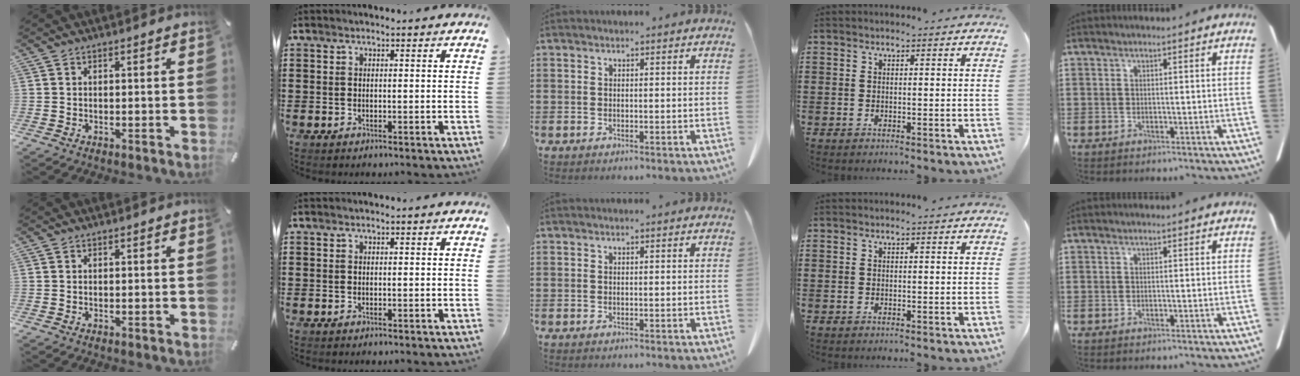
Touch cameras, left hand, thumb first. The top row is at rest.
{}